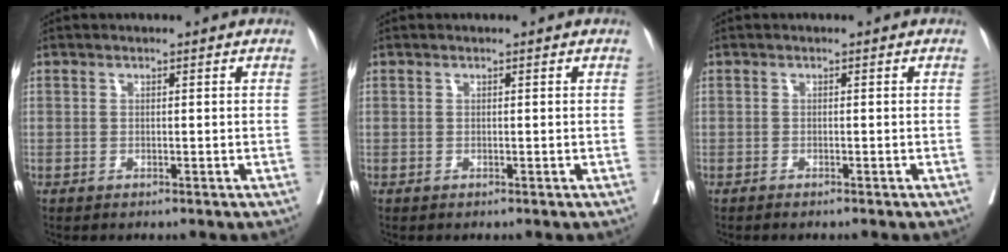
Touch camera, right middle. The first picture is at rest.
{"total": 0.0}
{"total": 1.9, "force": [-1.6, -0.1, 0.9], "torque": [-0.012, -0.001, -0.020]}